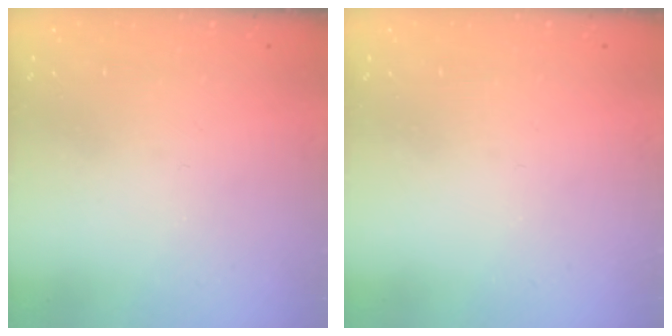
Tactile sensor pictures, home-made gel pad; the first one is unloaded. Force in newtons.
{"total": 0.0}